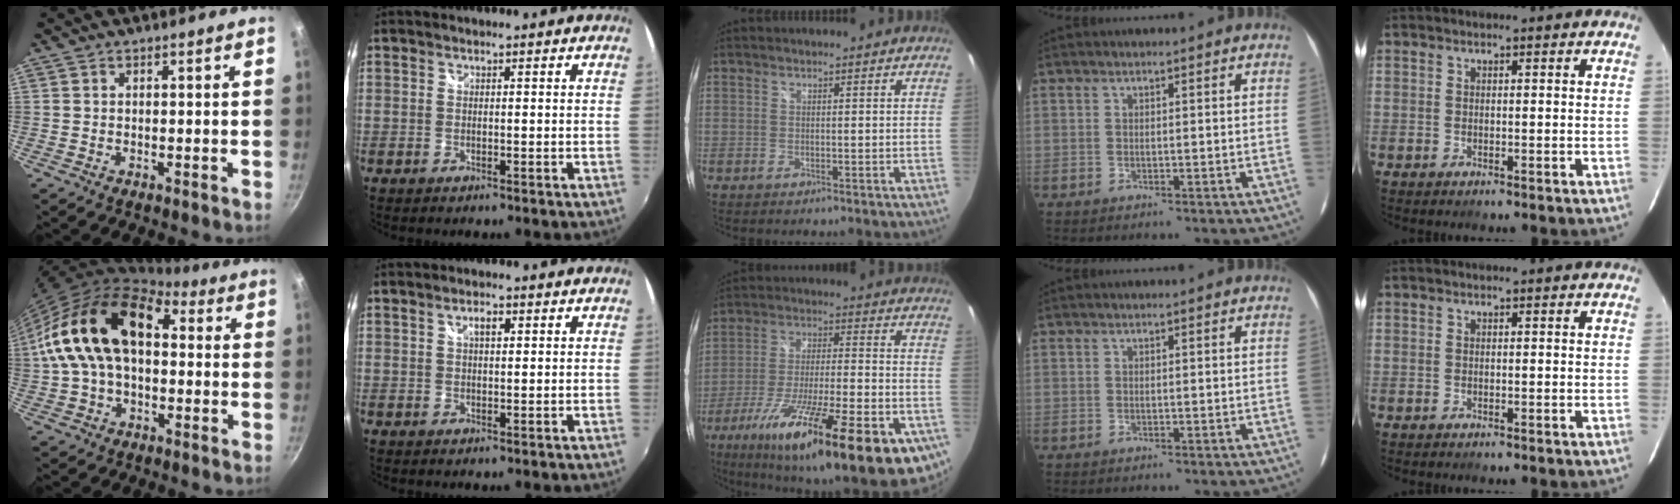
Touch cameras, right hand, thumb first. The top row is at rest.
{"thumb": {"total": 19.2, "force": [2.1, 12.3, 14.6], "torque": [-0.241, 0.045, 0.023]}, "index": {"total": 2.3, "force": [0.9, 1.0, 1.8], "torque": [-0.030, 0.006, 0.013]}, "middle": {"total": 32.1, "force": [-19.0, 7.2, 24.9], "torque": [-0.397, -0.053, -0.284]}}